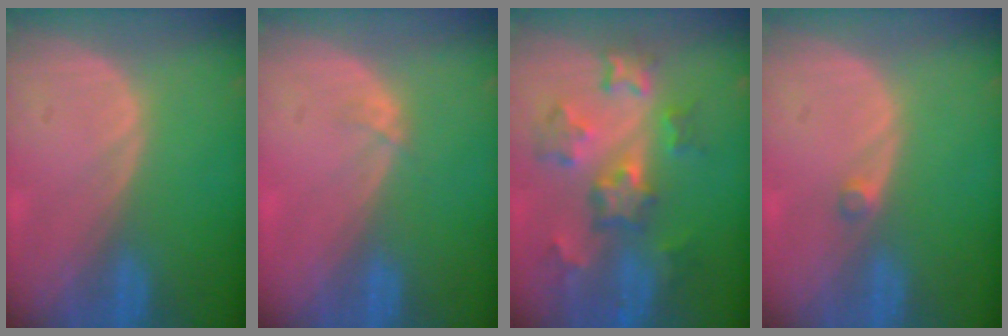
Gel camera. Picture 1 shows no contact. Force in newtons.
{"total": 1.2, "press": 0.9, "slide": 0.7}
{"total": 8.7, "press": 7.8, "slide": 3.9}
{"total": 1.1, "press": 1.0, "slide": 0.6}